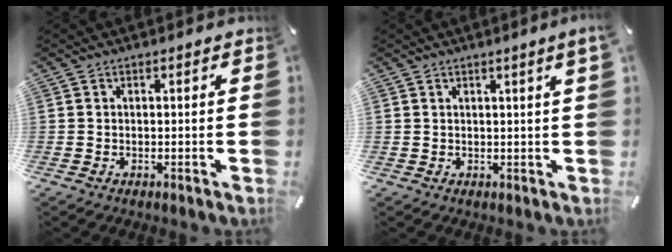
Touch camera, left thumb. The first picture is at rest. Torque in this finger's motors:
{"motor_torque": [1.18, 3.65, 0.99, -0.94, 0.42]}